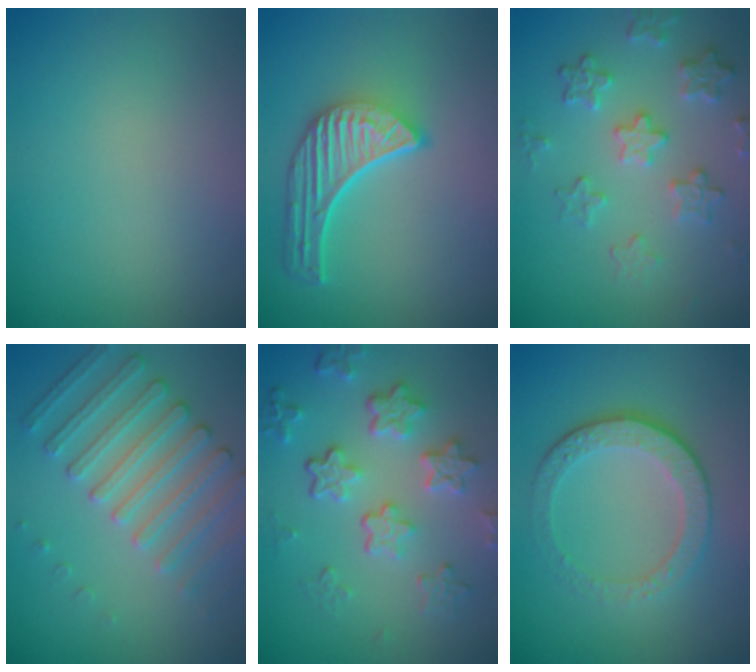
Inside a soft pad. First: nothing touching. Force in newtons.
{"total": 5.4, "press": 4.1, "slide": 3.5}
{"total": 3.9, "press": 3.6, "slide": 1.5}
{"total": 4.2, "press": 3.8, "slide": 1.8}
{"total": 5.3, "press": 4.2, "slide": 3.3}
{"total": 4.6, "press": 3.4, "slide": 3.2}